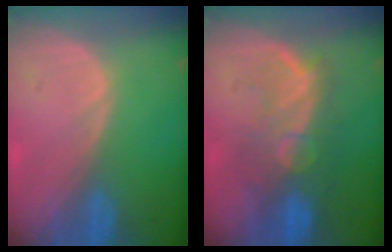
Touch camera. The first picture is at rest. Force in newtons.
{"total": 9.7, "press": 8.7, "slide": 4.3}